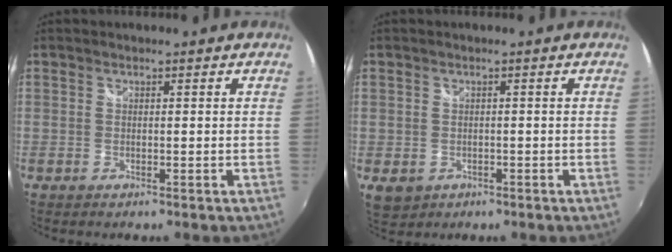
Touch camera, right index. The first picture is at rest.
{"total": 3.9, "force": [-1.0, 3.4, 1.6], "torque": [-0.032, -0.005, -0.008]}